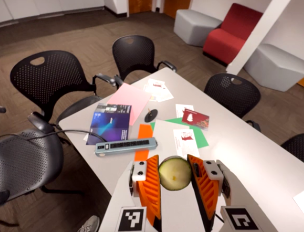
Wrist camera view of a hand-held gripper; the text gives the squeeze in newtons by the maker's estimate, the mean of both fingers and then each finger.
{"total": 12.3, "left": 12.6, "right": 12.1}